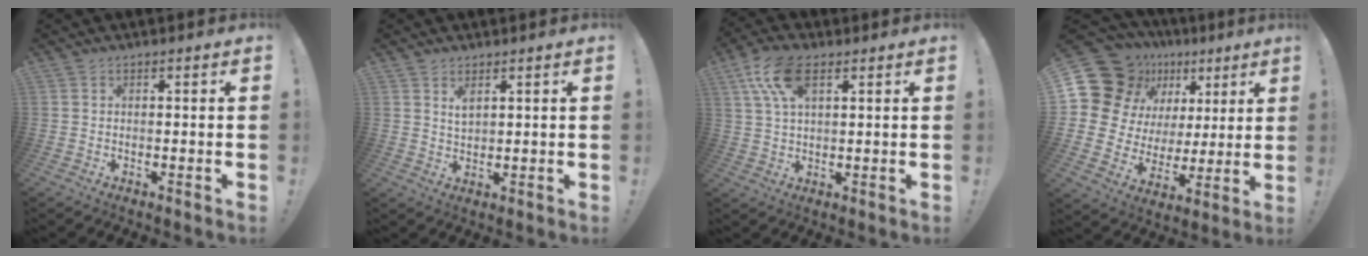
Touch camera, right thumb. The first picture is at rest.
{"total": 2.8, "force": [1.9, 1.0, 1.6], "torque": [-0.013, -0.017, 0.031]}
{"total": 11.4, "force": [5.2, 5.6, 8.5], "torque": [-0.157, -0.006, 0.099]}
{"total": 17.7, "force": [9.9, 12.9, 7.1], "torque": [-0.102, -0.070, 0.214]}